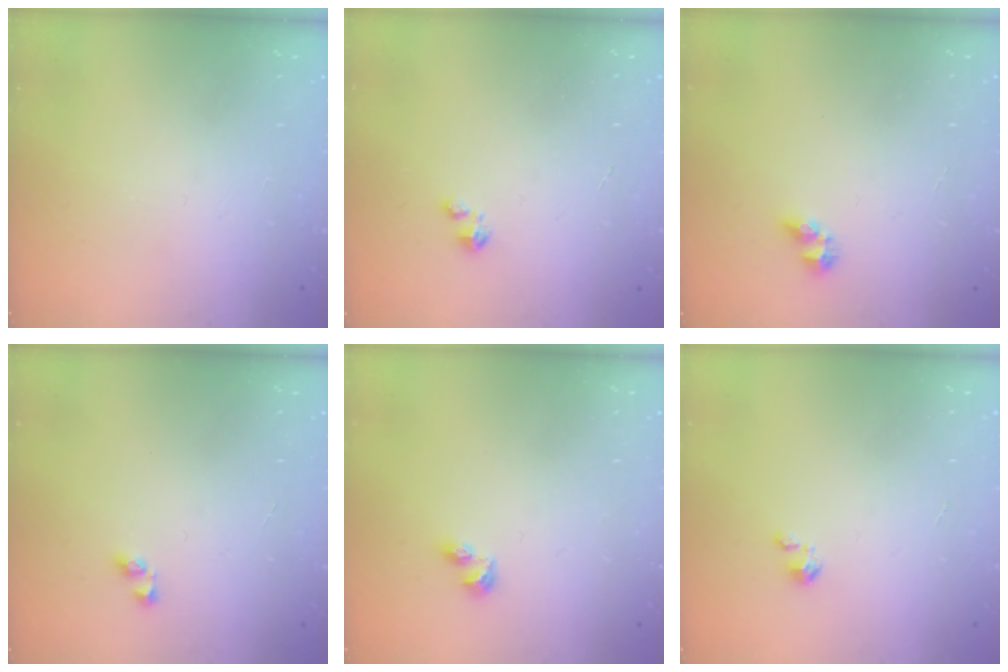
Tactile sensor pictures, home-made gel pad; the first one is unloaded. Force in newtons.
{"total": 1.4, "press": 1.4, "slide": 0.2}
{"total": 4.9, "press": 4.9, "slide": 0.5}
{"total": 2.9, "press": 2.9, "slide": 0.2}
{"total": 3.4, "press": 3.3, "slide": 1.0}
{"total": 1.5, "press": 1.5, "slide": 0.1}